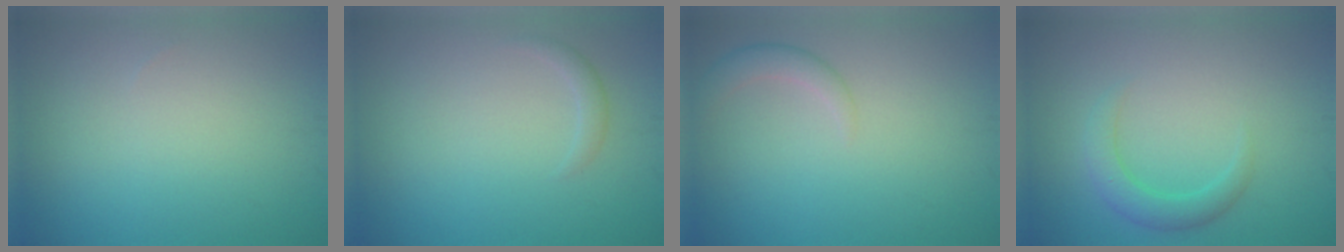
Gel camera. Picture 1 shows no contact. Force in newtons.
{"total": 0.9, "press": 0.9, "slide": 0.1}
{"total": 1.7, "press": 1.7, "slide": 0.1}
{"total": 2.4, "press": 2.4, "slide": 0.2}